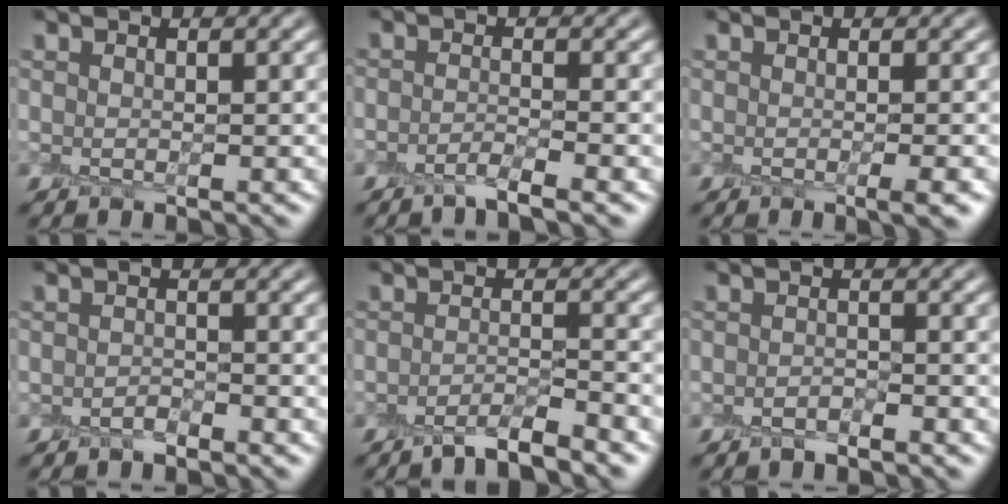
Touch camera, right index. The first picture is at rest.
{"total": 1.6, "force": [-1.4, 0.0, 0.8], "torque": [-0.015, 0.000, -0.037]}
{"total": 1.9, "force": [-0.6, 0.3, 1.8], "torque": [-0.021, -0.006, -0.012]}
{"total": 0.8, "force": [-0.8, 0.2, -0.1], "torque": [0.002, 0.007, -0.017]}
{"total": 3.1, "force": [-2.6, 0.3, 1.6], "torque": [-0.022, 0.003, -0.052]}
{"total": 1.1, "force": [-1.1, 0.2, 0.1], "torque": [-0.003, 0.005, -0.023]}